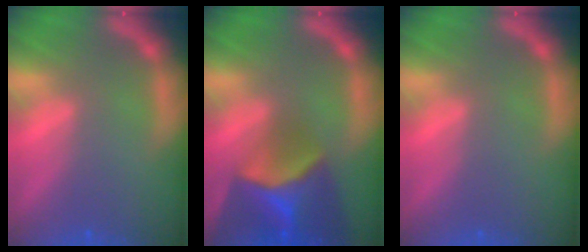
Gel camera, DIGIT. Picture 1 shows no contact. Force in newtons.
{"total": 9.4}
{"total": 0.0}